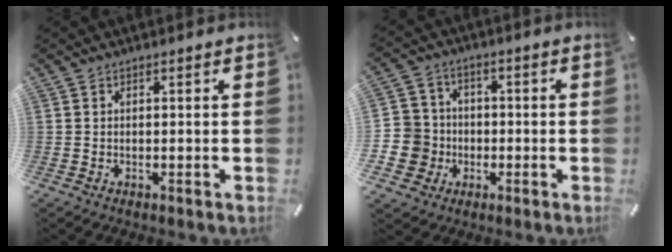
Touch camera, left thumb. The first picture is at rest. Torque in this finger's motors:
{"motor_torque": [0.44, 2.04, 0.05, -0.08, 0.02]}